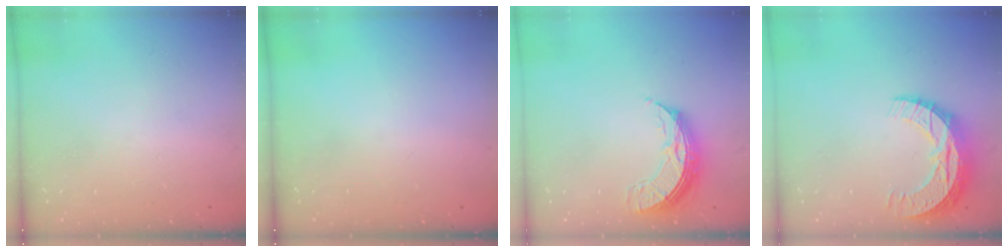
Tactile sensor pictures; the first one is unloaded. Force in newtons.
{"total": 0.0}
{"total": 8.0, "press": 8.0, "slide": 0.7}
{"total": 10.7, "press": 10.7, "slide": 0.8}